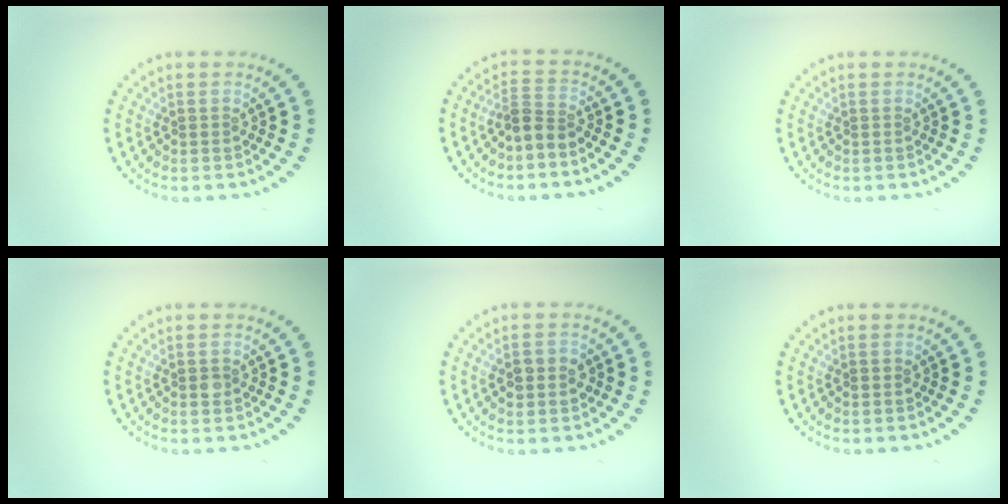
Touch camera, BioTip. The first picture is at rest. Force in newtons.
{"total": 2.4, "press": 1.9, "slide": 1.6}
{"total": 0.0}
{"total": 0.9, "press": 0.9, "slide": 0.0}
{"total": 2.9, "press": 2.9, "slide": 0.2}
{"total": 0.7, "press": 0.7, "slide": 0.1}